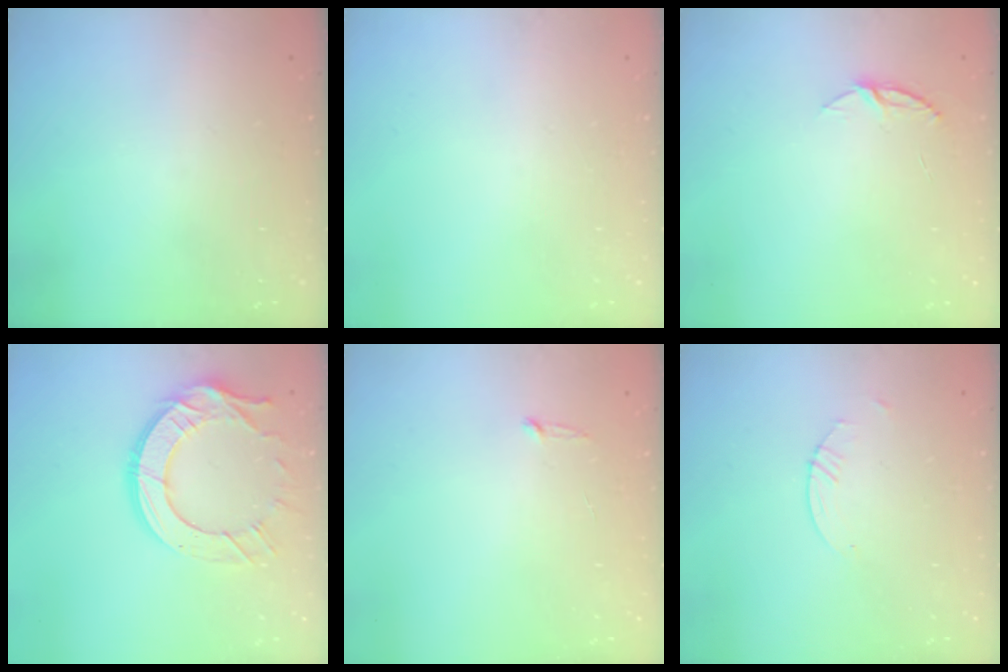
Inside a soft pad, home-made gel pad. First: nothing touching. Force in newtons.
{"total": 0.0}
{"total": 4.6, "press": 4.5, "slide": 0.4}
{"total": 14.7, "press": 14.6, "slide": 1.2}
{"total": 2.5, "press": 2.5, "slide": 0.2}
{"total": 0.8, "press": 0.8, "slide": 0.2}